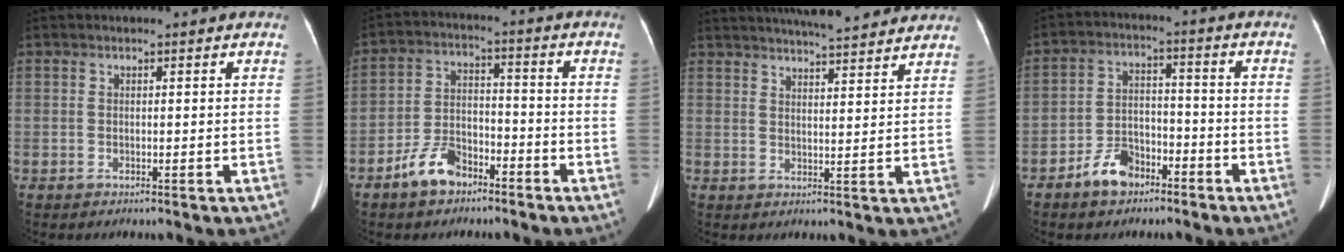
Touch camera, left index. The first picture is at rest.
{"total": 7.4, "force": [-5.1, 3.9, 3.7], "torque": [-0.084, 0.011, -0.092]}
{"total": 16.6, "force": [14.9, 2.2, 6.9], "torque": [-0.105, 0.027, 0.197]}
{"total": 6.9, "force": [-4.6, 3.9, 3.2], "torque": [-0.071, 0.015, -0.078]}